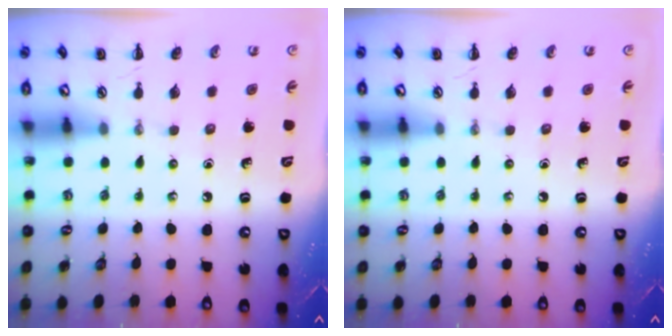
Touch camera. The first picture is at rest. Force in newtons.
{"total": 0.0}